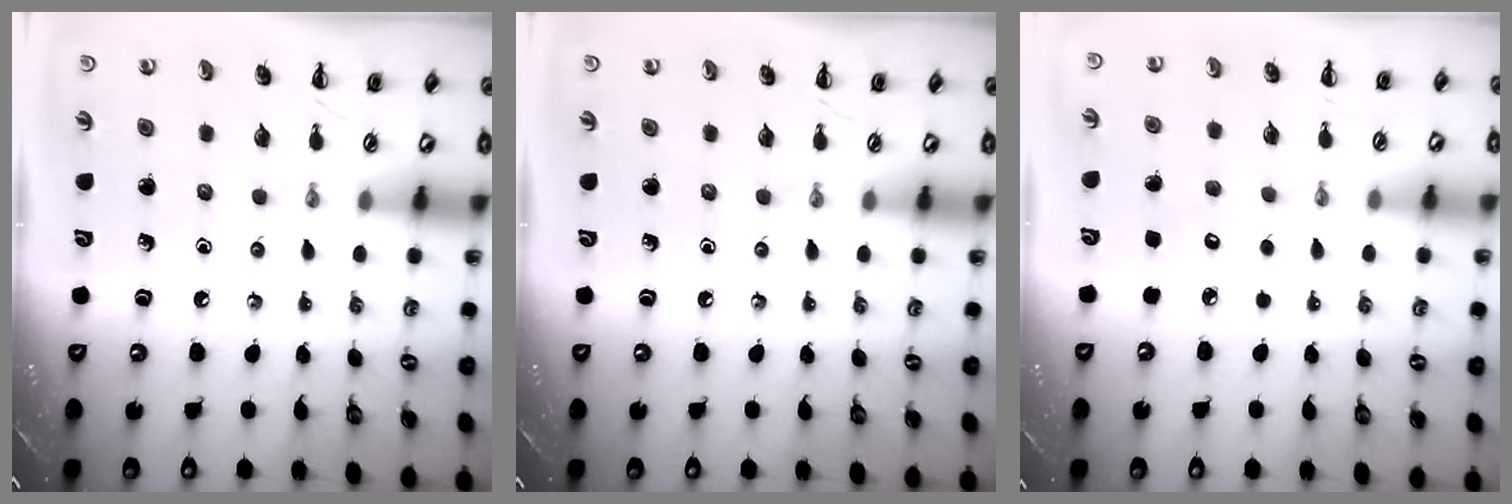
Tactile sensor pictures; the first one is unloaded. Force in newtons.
{"total": 0.0}
{"total": 3.9, "press": 3.8, "slide": 1.1}